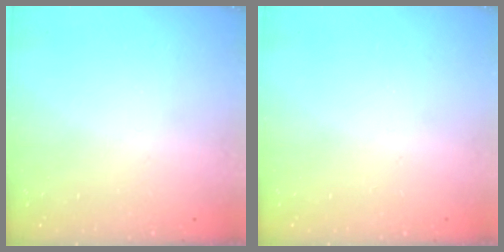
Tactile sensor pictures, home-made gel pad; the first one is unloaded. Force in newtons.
{"total": 0.0}